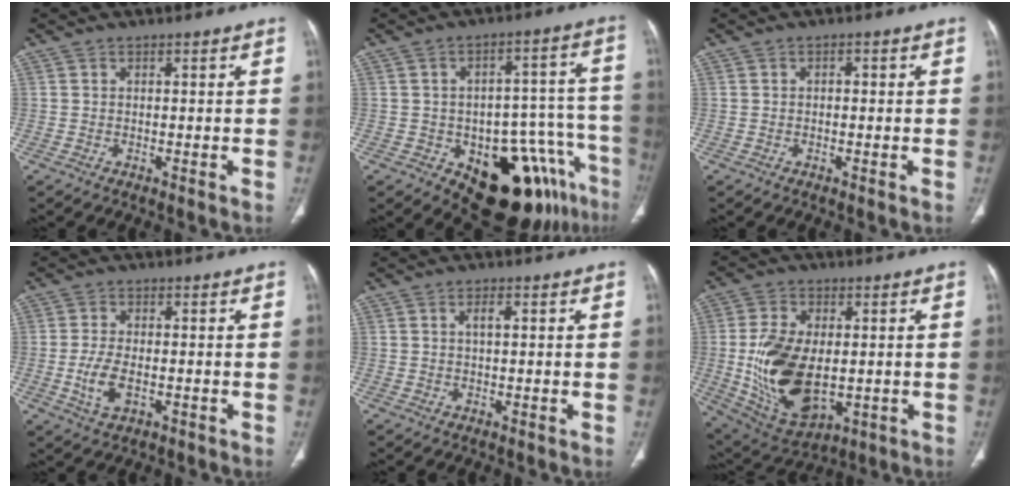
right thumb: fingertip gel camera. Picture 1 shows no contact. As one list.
[{"total": 18.2, "force": [-10.0, 8.0, 12.9], "torque": [-0.085, 0.078, -0.125]}, {"total": 0.8, "force": [0.0, 0.5, 0.6], "torque": [-0.007, 0.004, -0.002]}, {"total": 5.7, "force": [-1.4, 3.0, 4.7], "torque": [-0.099, 0.001, -0.023]}, {"total": 1.7, "force": [0.4, 0.6, 1.5], "torque": [-0.027, 0.002, 0.006]}, {"total": 17.4, "force": [-1.3, 10.2, 14.1], "torque": [-0.252, -0.007, 0.001]}]